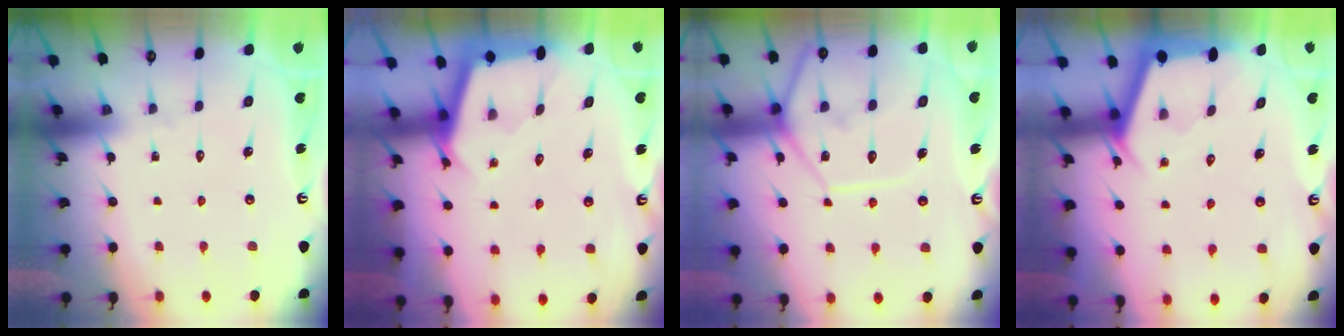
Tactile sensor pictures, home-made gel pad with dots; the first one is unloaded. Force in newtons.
{"total": 2.5, "press": 2.5, "slide": 0.1}
{"total": 12.6, "press": 12.5, "slide": 1.7}
{"total": 2.9, "press": 2.9, "slide": 0.3}